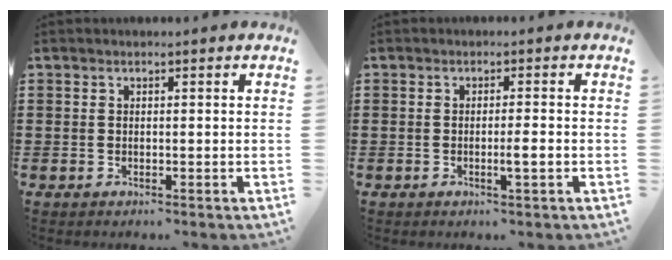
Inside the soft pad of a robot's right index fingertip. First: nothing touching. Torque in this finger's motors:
{"motor_torque": [1.02, 0.13, 0.11, 0.08]}